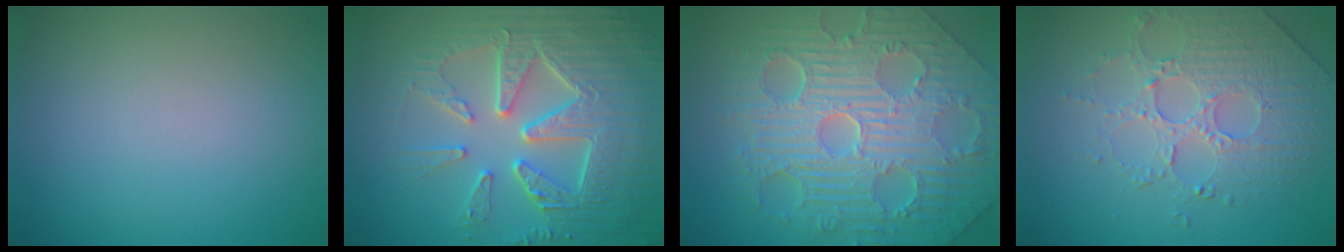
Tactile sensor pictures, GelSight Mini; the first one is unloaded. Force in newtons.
{"total": 9.3, "press": 6.4, "slide": 6.7}
{"total": 11.9, "press": 7.7, "slide": 9.0}
{"total": 4.8, "press": 3.7, "slide": 3.0}